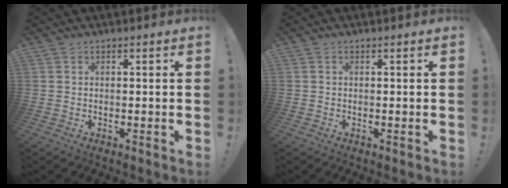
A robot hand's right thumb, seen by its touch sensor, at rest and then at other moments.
{"total": 0.0}